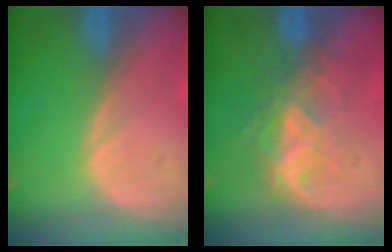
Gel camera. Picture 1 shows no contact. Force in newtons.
{"total": 6.8, "press": 6.0, "slide": 3.3}